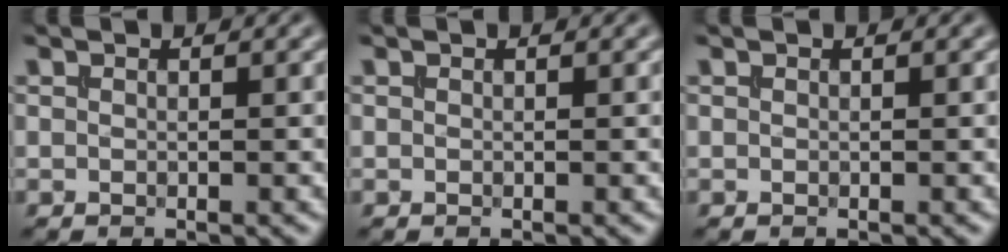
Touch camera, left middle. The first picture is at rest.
{"total": 0.0}
{"total": 0.0}